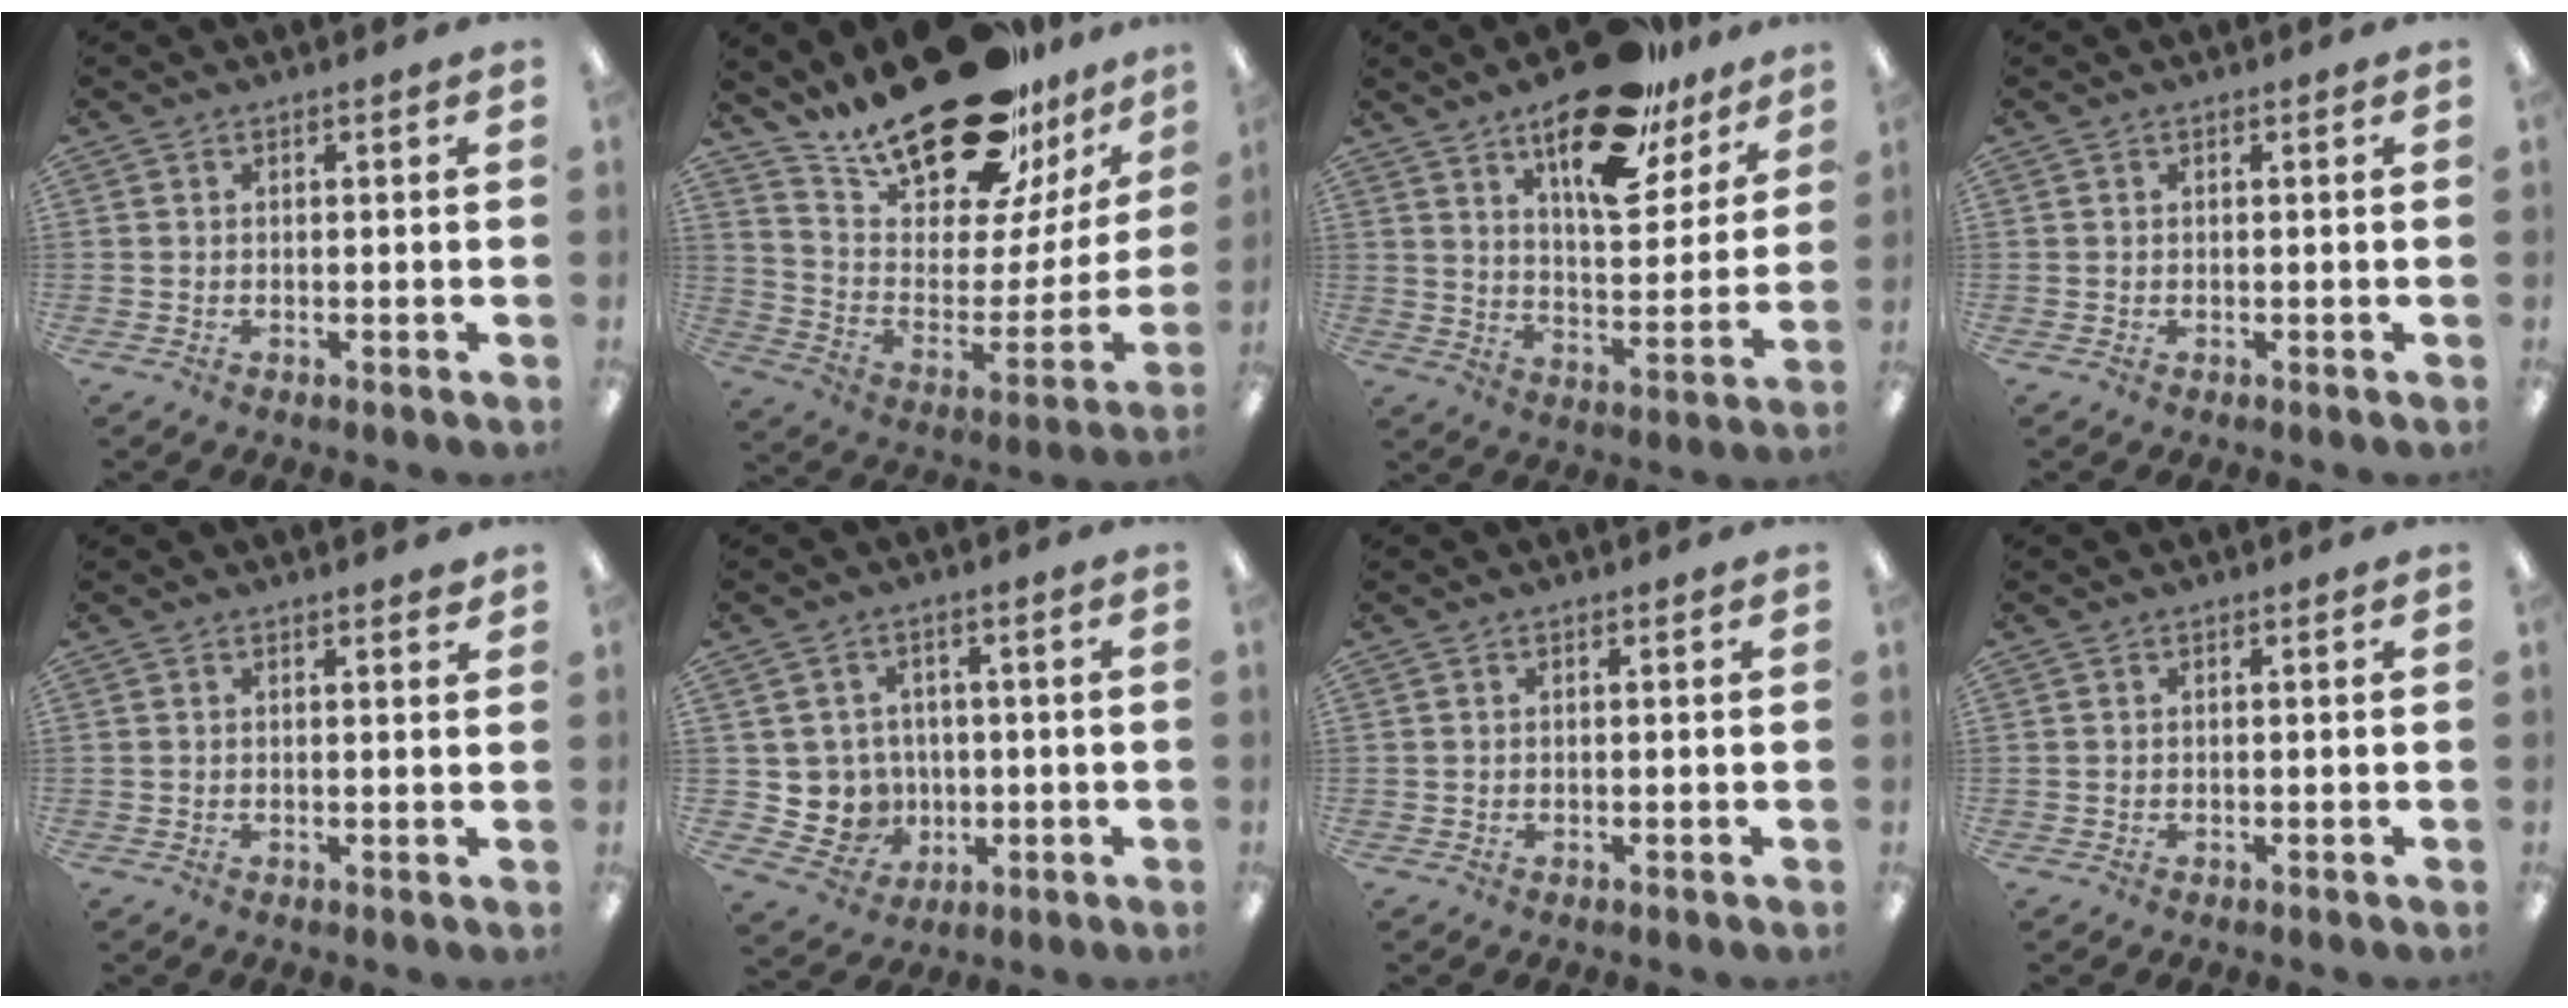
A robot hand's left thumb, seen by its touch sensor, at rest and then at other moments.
{"total": 27.6, "force": [21.2, 10.4, 14.3], "torque": [-0.224, -0.135, 0.374]}
{"total": 21.1, "force": [14.0, 9.3, 12.8], "torque": [-0.178, -0.079, 0.230]}
{"total": 0.0}
{"total": 1.1, "force": [1.0, 0.2, 0.4], "torque": [0.007, -0.006, 0.015]}
{"total": 6.8, "force": [0.8, 6.7, 0.5], "torque": [-0.035, -0.003, 0.026]}
{"total": 0.0}
{"total": 0.0}